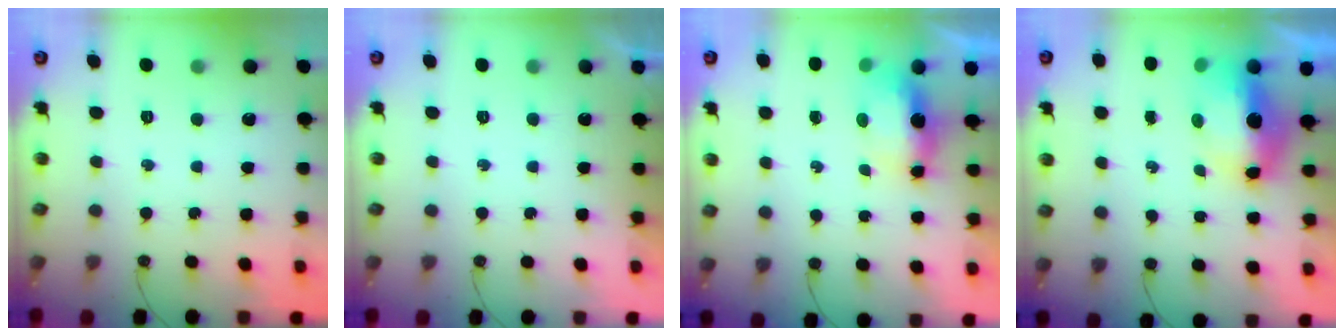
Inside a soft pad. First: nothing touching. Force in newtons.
{"total": 0.0}
{"total": 6.2, "press": 6.2, "slide": 0.4}
{"total": 8.5, "press": 8.4, "slide": 1.4}